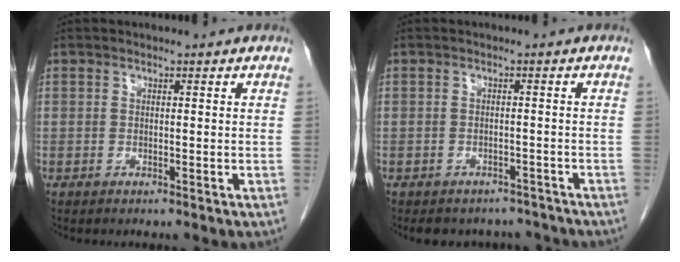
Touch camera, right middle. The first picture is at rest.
{"total": 7.4, "force": [-6.7, 3.1, 0.7], "torque": [-0.003, 0.012, -0.075]}